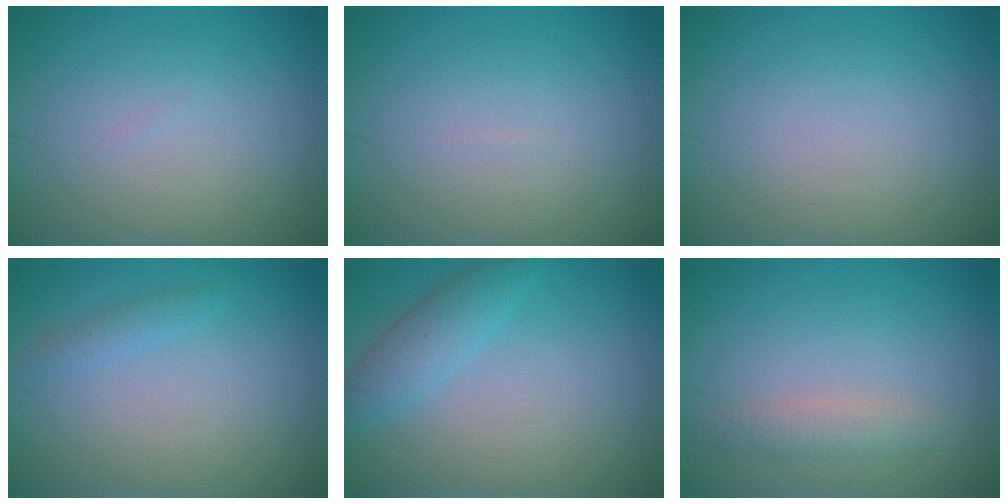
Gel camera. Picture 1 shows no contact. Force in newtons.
{"total": 0.0}
{"total": 0.0}
{"total": 1.0, "press": 1.0, "slide": 0.1}
{"total": 2.7, "press": 2.7, "slide": 0.1}
{"total": 1.8, "press": 1.8, "slide": 0.2}